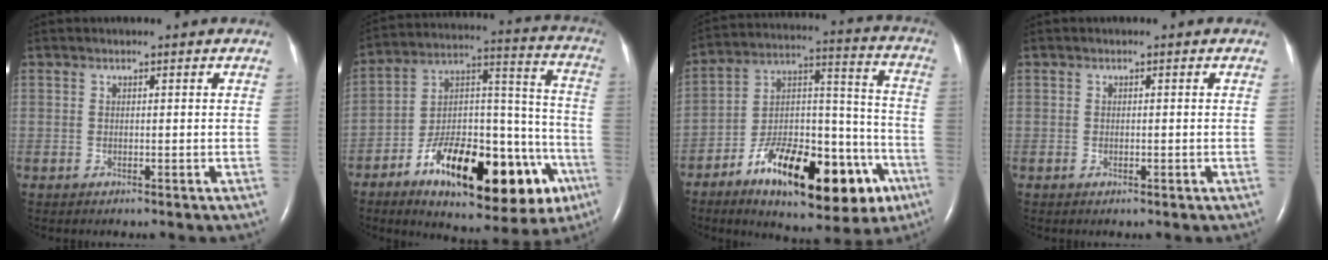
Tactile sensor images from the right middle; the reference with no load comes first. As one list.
[{"total": 27.4, "force": [-13.6, 10.3, 21.4], "torque": [-0.275, 0.029, -0.196]}, {"total": 24.4, "force": [-12.9, 9.3, 18.5], "torque": [-0.253, 0.029, -0.189]}, {"total": 0.5, "force": [-0.2, 0.2, 0.4], "torque": [-0.013, -0.002, -0.002]}]